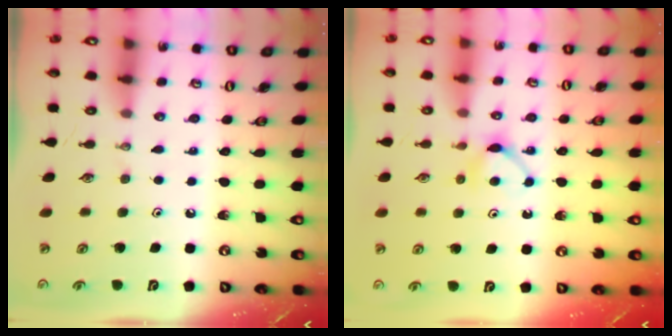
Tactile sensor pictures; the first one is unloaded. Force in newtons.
{"total": 5.2, "press": 5.1, "slide": 0.7}